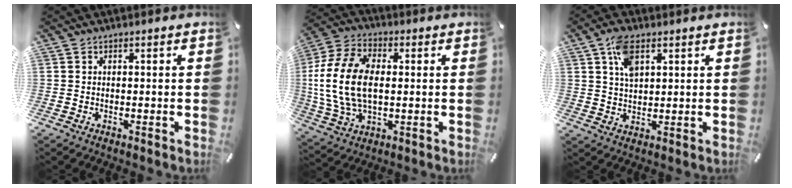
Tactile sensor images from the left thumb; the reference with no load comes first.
{"total": 15.5, "force": [0.3, 10.3, 11.6], "torque": [-0.271, 0.004, 0.003]}
{"total": 6.7, "force": [3.2, 3.6, 4.6], "torque": [-0.086, 0.000, 0.055]}